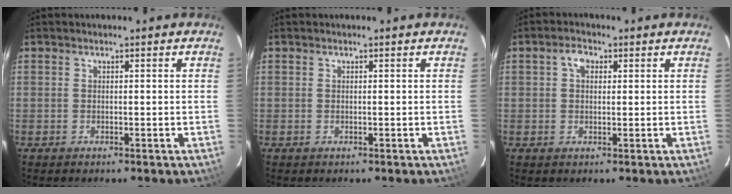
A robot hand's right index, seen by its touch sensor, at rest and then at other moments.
{"total": 0.0}
{"total": 2.7, "force": [0.8, 1.9, 1.7], "torque": [-0.029, 0.011, 0.014]}